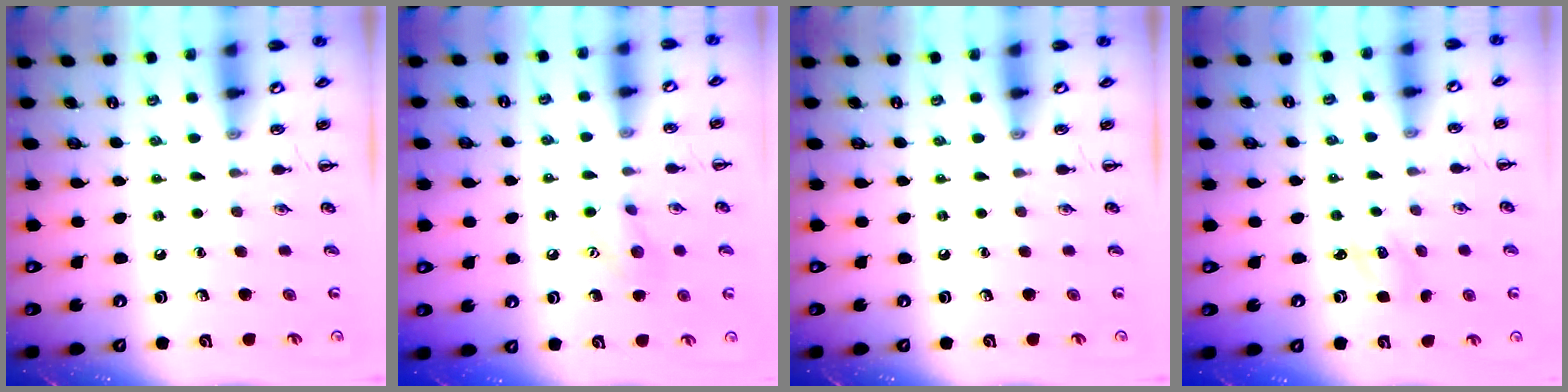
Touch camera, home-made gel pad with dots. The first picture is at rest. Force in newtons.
{"total": 8.8, "press": 8.7, "slide": 1.3}
{"total": 0.0}
{"total": 1.8, "press": 1.8, "slide": 0.5}